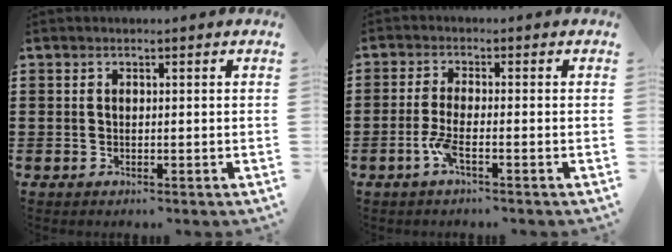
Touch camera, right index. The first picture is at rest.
{"total": 3.7, "force": [-2.0, 0.5, 3.1], "torque": [-0.082, -0.011, -0.043]}